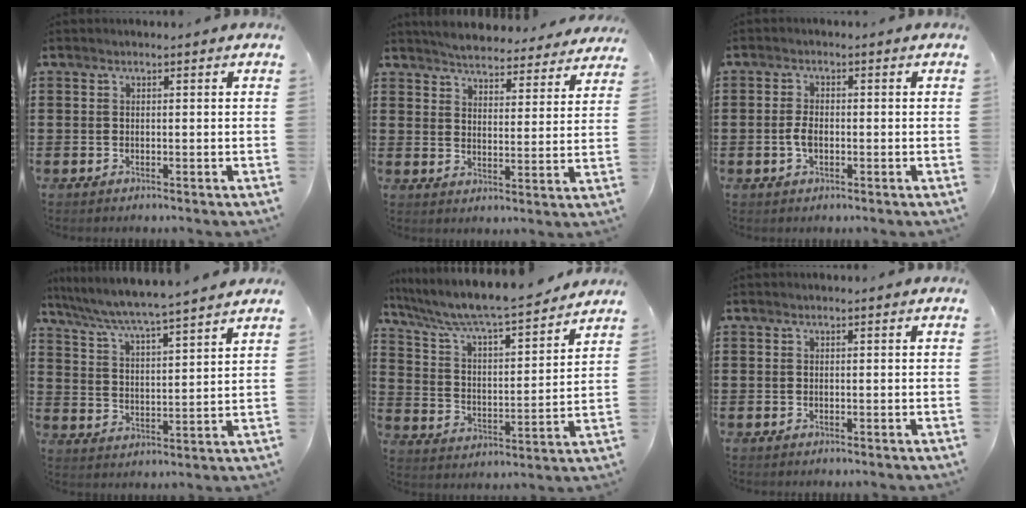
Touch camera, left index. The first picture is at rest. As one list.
[{"total": 4.7, "force": [4.7, 0.1, 0.5], "torque": [-0.033, -0.030, 0.081]}, {"total": 2.7, "force": [-0.4, 1.3, 2.3], "torque": [-0.060, -0.004, -0.012]}, {"total": 5.1, "force": [4.8, -0.7, 1.7], "torque": [-0.057, -0.035, 0.075]}, {"total": 7.0, "force": [6.5, 0.1, 2.7], "torque": [-0.082, -0.047, 0.103]}, {"total": 0.0}]